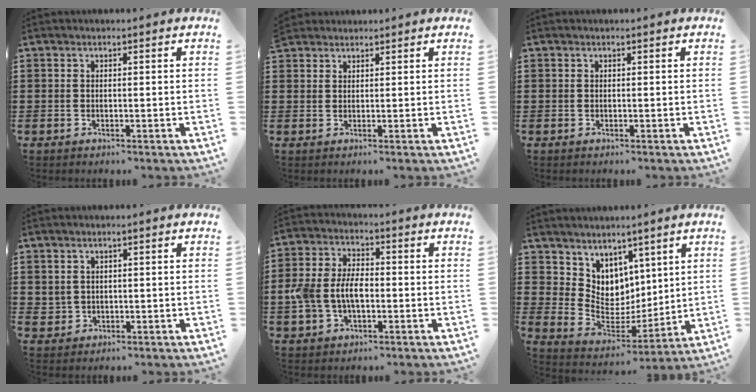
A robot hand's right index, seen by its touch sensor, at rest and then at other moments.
{"total": 1.7, "force": [1.5, 0.6, -0.3], "torque": [0.001, 0.002, 0.032]}
{"total": 0.0}
{"total": 1.5, "force": [0.8, 1.3, 0.3], "torque": [-0.013, 0.006, 0.015]}
{"total": 6.8, "force": [-1.1, 4.1, 5.3], "torque": [-0.132, -0.002, -0.027]}
{"total": 6.8, "force": [4.9, 4.7, -0.9], "torque": [-0.024, -0.051, 0.094]}